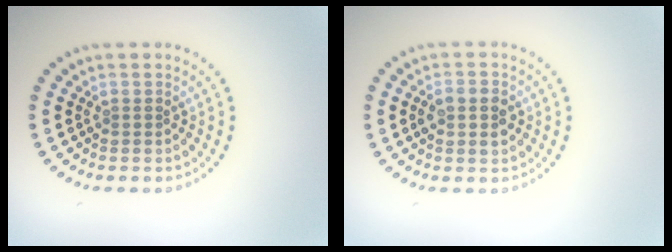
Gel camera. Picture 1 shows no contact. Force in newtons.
{"total": 2.7, "press": 2.7, "slide": 0.2}